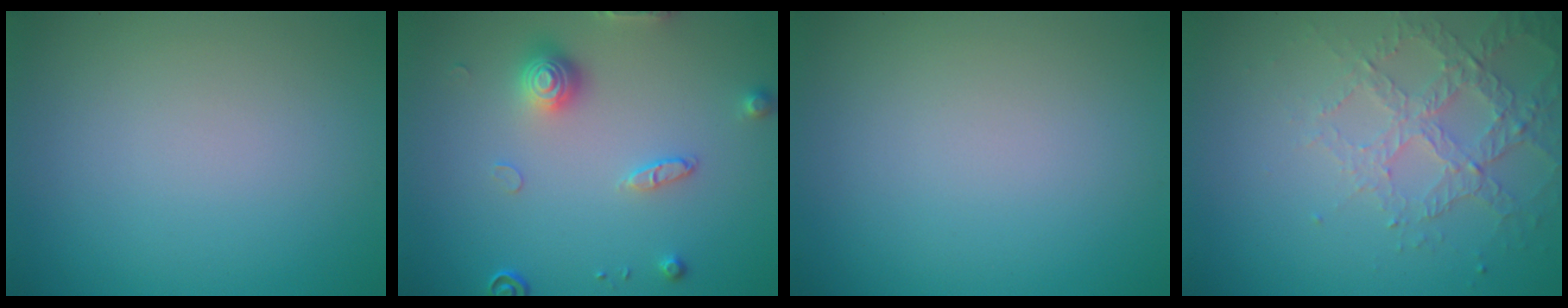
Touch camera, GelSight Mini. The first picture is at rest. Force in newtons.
{"total": 3.0, "press": 2.8, "slide": 0.9}
{"total": 0.0}
{"total": 3.4, "press": 3.3, "slide": 0.8}